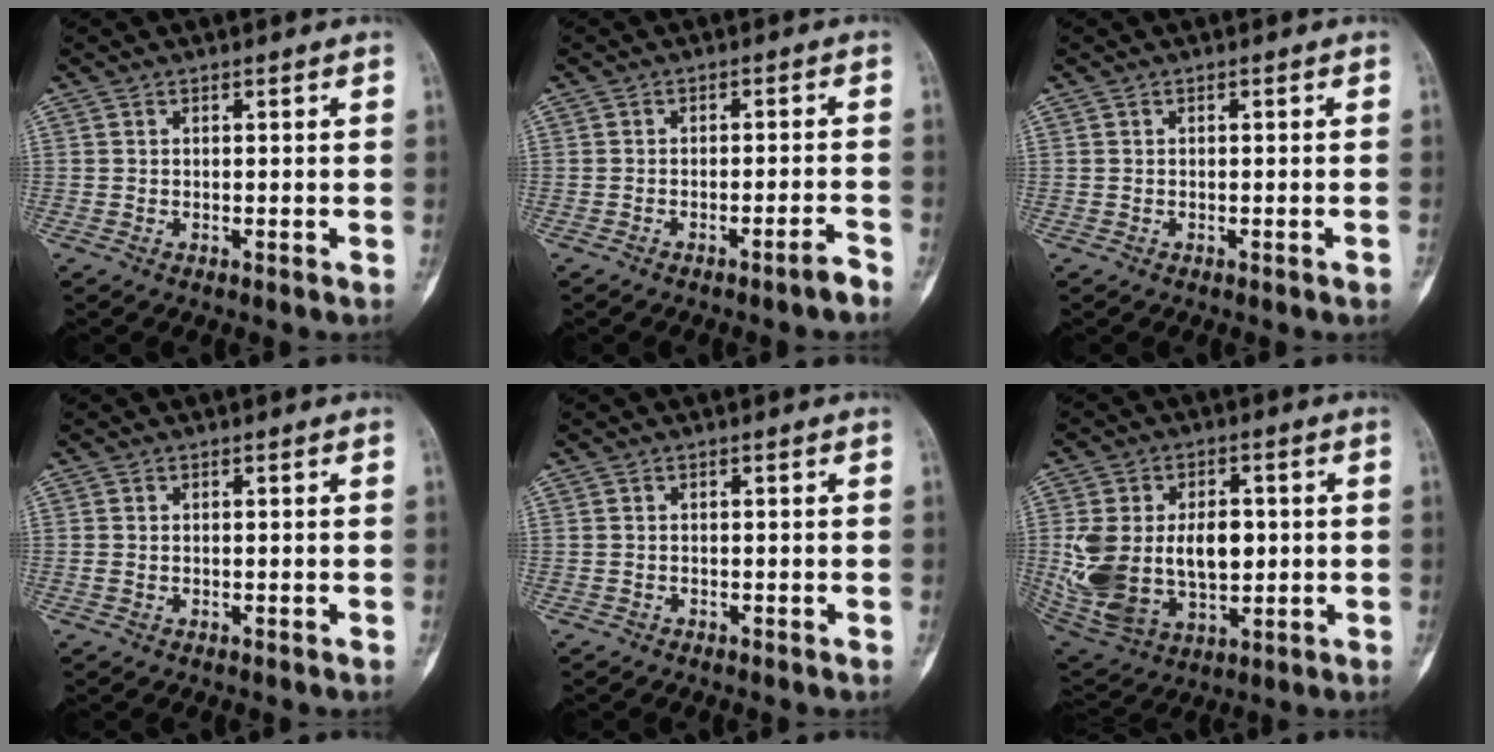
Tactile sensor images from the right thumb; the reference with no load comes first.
{"total": 2.8, "force": [-2.2, -0.1, 1.7], "torque": [-0.027, 0.020, -0.032]}
{"total": 0.8, "force": [-0.5, 0.0, 0.6], "torque": [-0.010, 0.004, -0.005]}
{"total": 0.8, "force": [0.0, 0.6, 0.5], "torque": [-0.015, 0.005, 0.004]}
{"total": 0.0}
{"total": 19.8, "force": [0.6, 12.7, 15.2], "torque": [-0.287, -0.005, 0.037]}